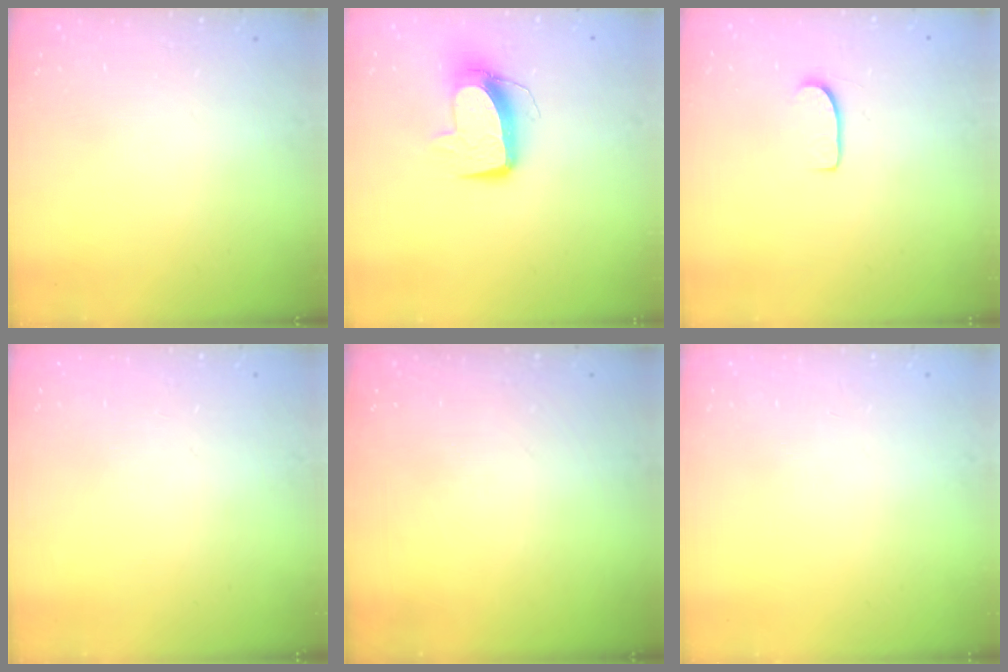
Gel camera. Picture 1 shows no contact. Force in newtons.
{"total": 10.9, "press": 10.9, "slide": 0.7}
{"total": 5.9, "press": 5.9, "slide": 0.5}
{"total": 0.0}
{"total": 0.0}
{"total": 0.0}